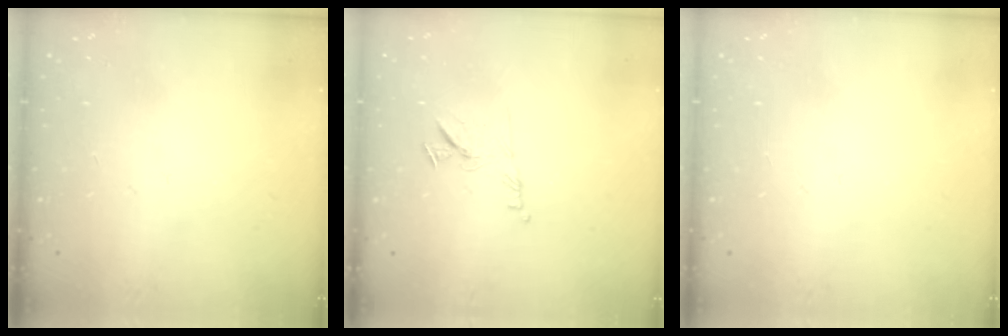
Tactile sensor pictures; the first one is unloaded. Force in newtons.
{"total": 8.2, "press": 8.1, "slide": 1.2}
{"total": 0.0}